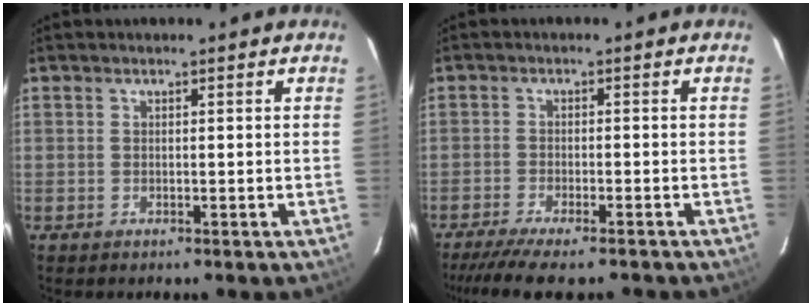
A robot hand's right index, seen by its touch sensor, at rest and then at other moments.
{"total": 9.8, "force": [-8.3, 1.5, 4.9], "torque": [-0.114, -0.027, -0.138]}